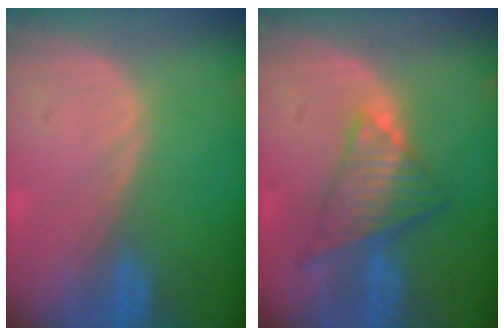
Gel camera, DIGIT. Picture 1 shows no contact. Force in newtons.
{"total": 7.5, "press": 6.5, "slide": 3.8}